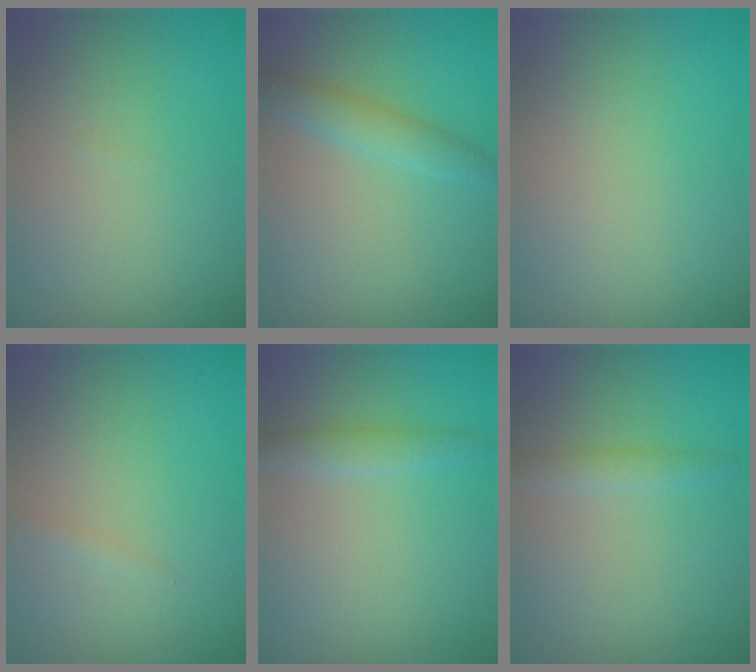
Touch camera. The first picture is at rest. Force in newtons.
{"total": 2.3, "press": 2.3, "slide": 0.0}
{"total": 0.0}
{"total": 0.6, "press": 0.6, "slide": 0.0}
{"total": 1.7, "press": 1.7, "slide": 0.1}
{"total": 1.3, "press": 1.3, "slide": 0.1}